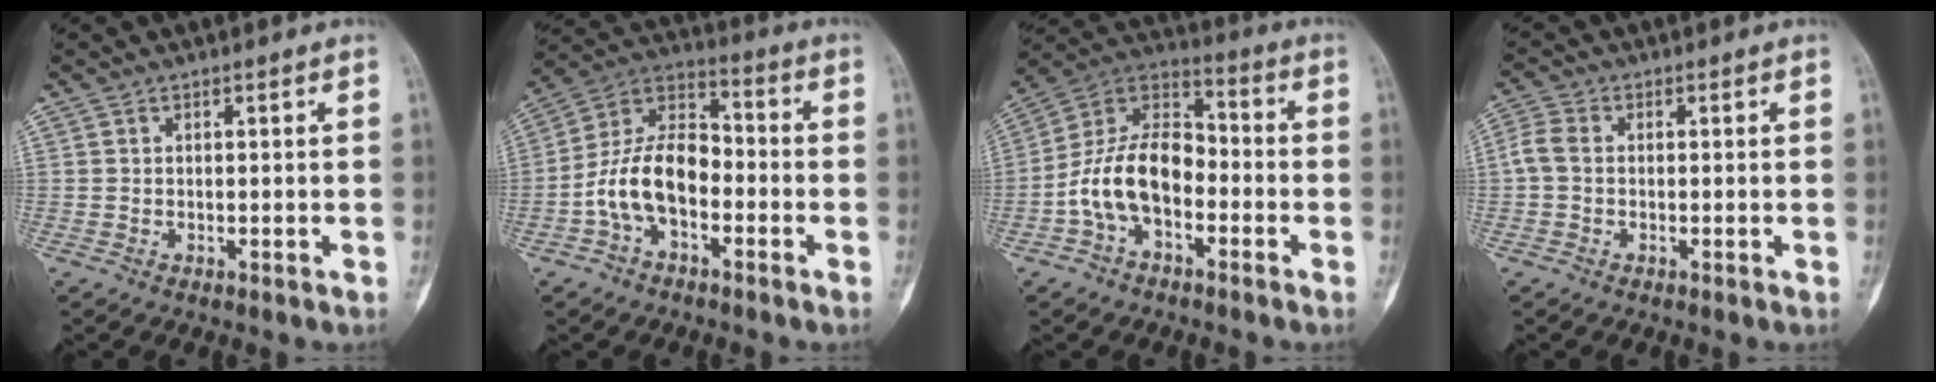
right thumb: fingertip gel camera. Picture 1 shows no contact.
{"total": 13.2, "force": [-3.7, 8.0, 9.9], "torque": [-0.170, 0.051, -0.078]}
{"total": 14.5, "force": [-4.0, 9.0, 10.6], "torque": [-0.181, 0.057, -0.084]}
{"total": 3.4, "force": [-0.2, 2.4, 2.4], "torque": [-0.054, 0.008, -0.015]}